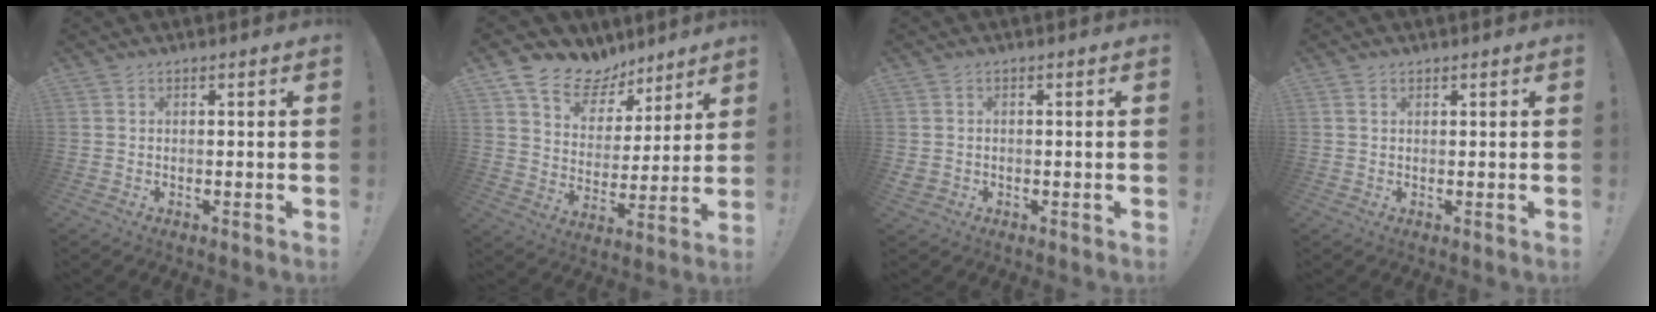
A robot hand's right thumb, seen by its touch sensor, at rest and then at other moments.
{"total": 11.9, "force": [9.0, 7.1, 3.2], "torque": [-0.061, -0.066, 0.169]}
{"total": 1.4, "force": [-0.2, 1.2, 0.6], "torque": [-0.006, -0.002, -0.004]}
{"total": 1.2, "force": [0.8, 0.8, 0.4], "torque": [-0.005, -0.001, 0.015]}